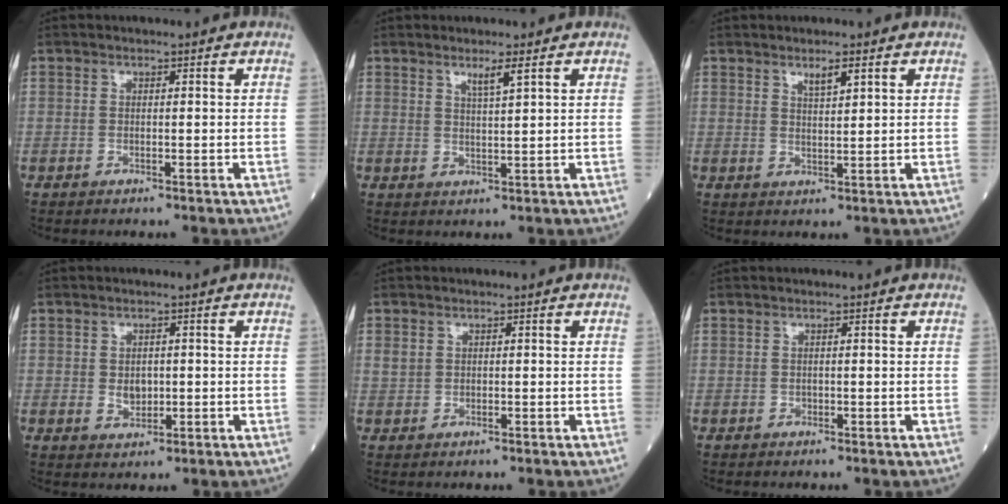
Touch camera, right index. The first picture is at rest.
{"total": 2.4, "force": [1.6, -0.3, 1.8], "torque": [-0.036, -0.006, 0.030]}
{"total": 2.5, "force": [1.6, 0.3, 1.8], "torque": [-0.035, -0.001, 0.031]}
{"total": 2.6, "force": [-0.1, 1.9, 1.8], "torque": [-0.024, 0.000, 0.005]}
{"total": 1.3, "force": [0.2, 1.1, 0.7], "torque": [-0.022, 0.008, 0.008]}
{"total": 0.0}